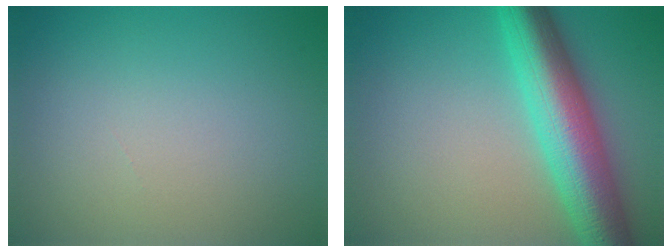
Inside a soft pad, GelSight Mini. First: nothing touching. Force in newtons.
{"total": 9.0, "press": 9.0, "slide": 0.3}